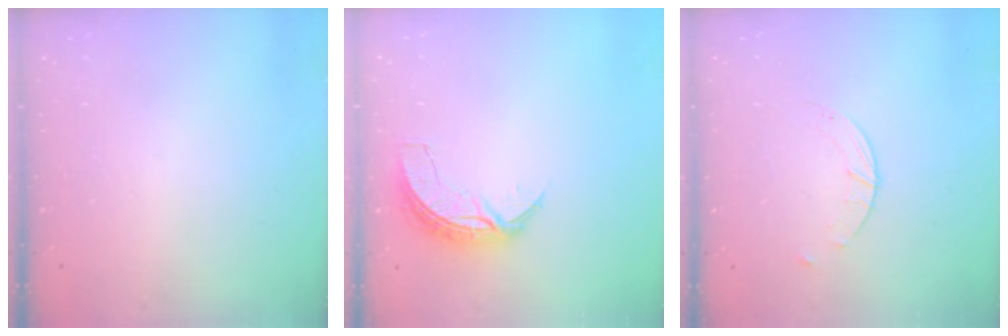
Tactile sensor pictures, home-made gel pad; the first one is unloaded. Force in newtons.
{"total": 6.9, "press": 6.9, "slide": 0.6}
{"total": 2.0, "press": 2.0, "slide": 0.3}